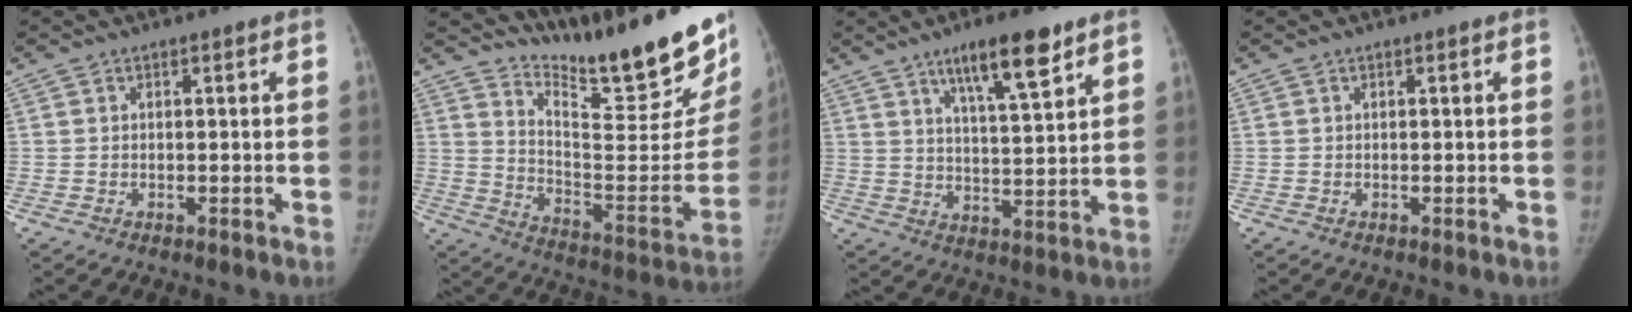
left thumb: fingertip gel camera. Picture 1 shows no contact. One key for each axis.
{"total": 26.6, "fx": 20.5, "fy": 4.8, "fz": 16.2, "tx": -0.216, "ty": -0.147, "tz": 0.304}
{"total": 11.1, "fx": 7.1, "fy": 2.0, "fz": 8.3, "tx": -0.127, "ty": -0.037, "tz": 0.120}
{"total": 0.0}